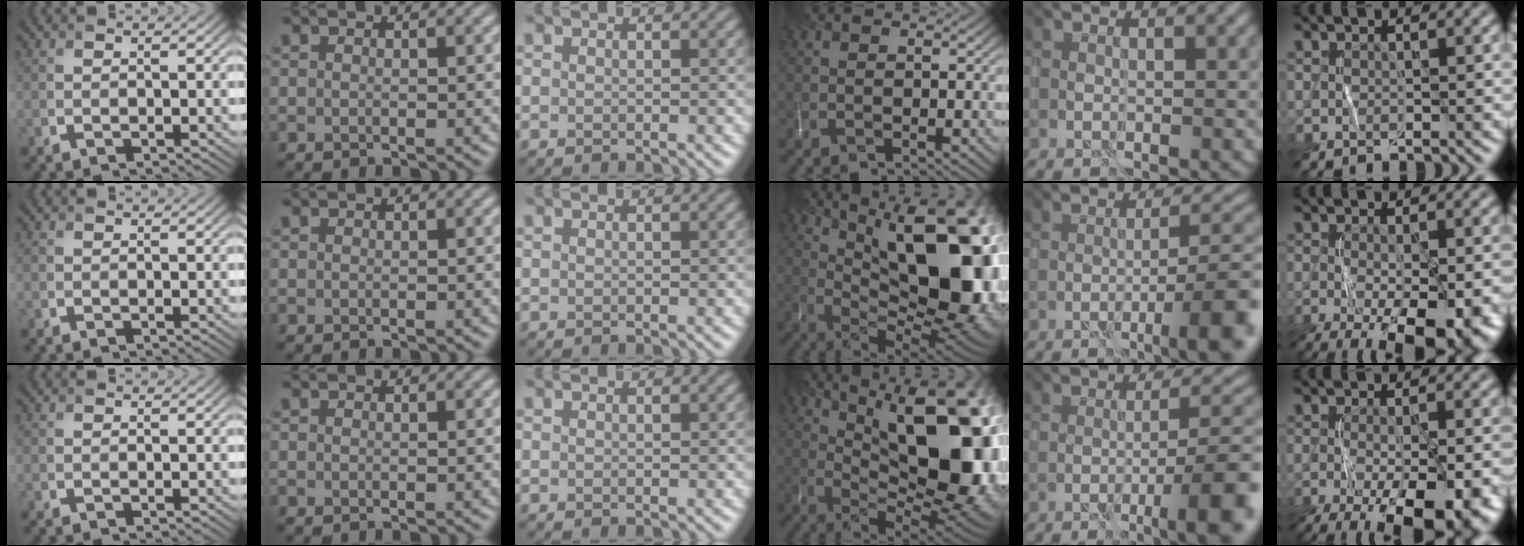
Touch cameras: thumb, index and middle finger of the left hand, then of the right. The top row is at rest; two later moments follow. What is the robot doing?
{"motion": "wrap", "object": "string"}